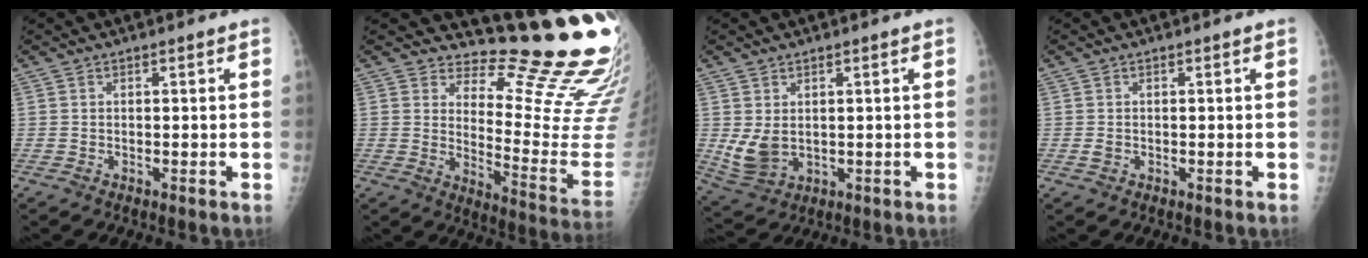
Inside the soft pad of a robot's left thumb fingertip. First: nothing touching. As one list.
[{"total": 18.3, "force": [16.1, 3.0, 8.2], "torque": [-0.070, -0.199, 0.200]}, {"total": 5.7, "force": [0.8, 3.9, 4.1], "torque": [-0.073, -0.016, 0.033]}, {"total": 0.9, "force": [-0.1, 0.7, 0.5], "torque": [-0.009, -0.001, 0.001]}]